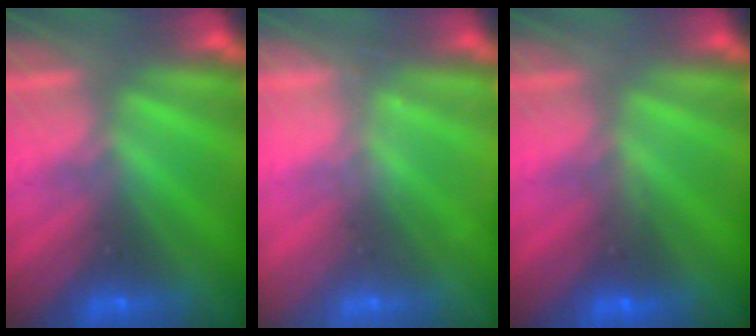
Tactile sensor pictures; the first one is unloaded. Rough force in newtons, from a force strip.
{"total": 2.2}
{"total": 2.9}